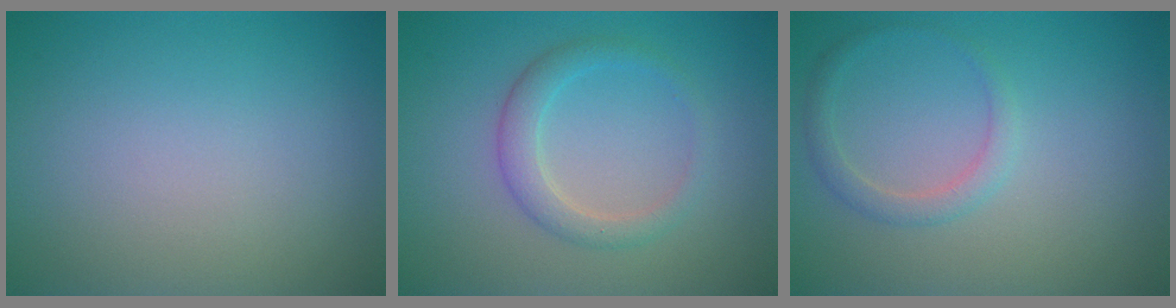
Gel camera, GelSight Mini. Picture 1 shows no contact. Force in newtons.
{"total": 2.5, "press": 2.5, "slide": 0.2}
{"total": 1.7, "press": 1.7, "slide": 0.2}